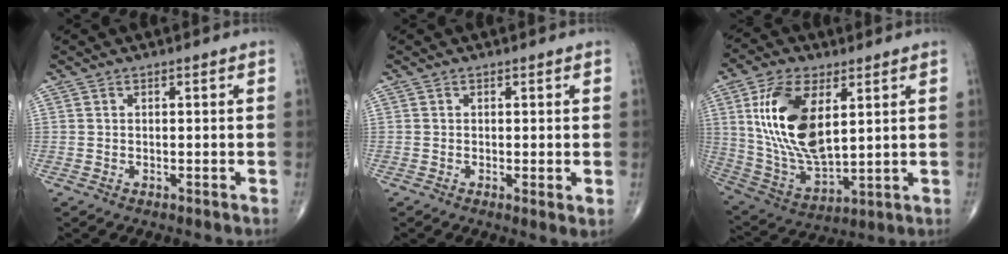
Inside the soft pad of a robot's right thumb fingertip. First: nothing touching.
{"total": 1.7, "force": [0.0, 0.3, 1.6], "torque": [-0.030, -0.008, -0.005]}
{"total": 18.0, "force": [5.0, 8.9, 14.8], "torque": [-0.282, -0.021, 0.104]}